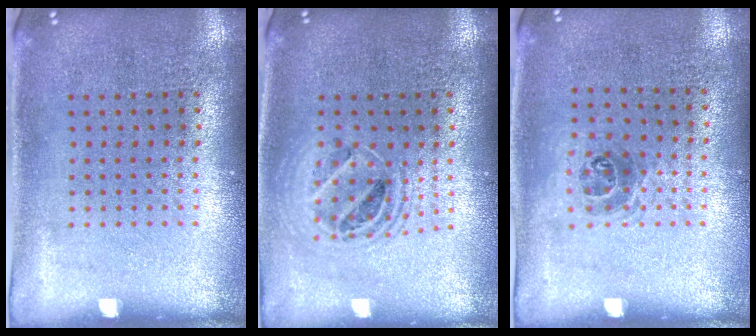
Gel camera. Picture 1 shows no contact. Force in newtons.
{"total": 1.6, "press": 1.4, "slide": 0.7}
{"total": 1.0, "press": 0.7, "slide": 0.6}